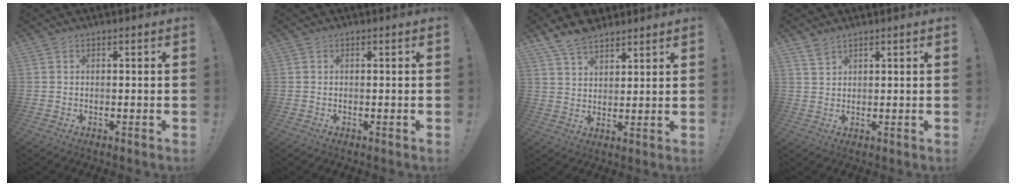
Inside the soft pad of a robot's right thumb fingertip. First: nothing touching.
{"total": 0.0}
{"total": 8.1, "force": [6.6, 3.7, 2.8], "torque": [-0.056, -0.034, 0.128]}
{"total": 2.9, "force": [2.4, 1.4, 0.9], "torque": [-0.009, -0.017, 0.044]}